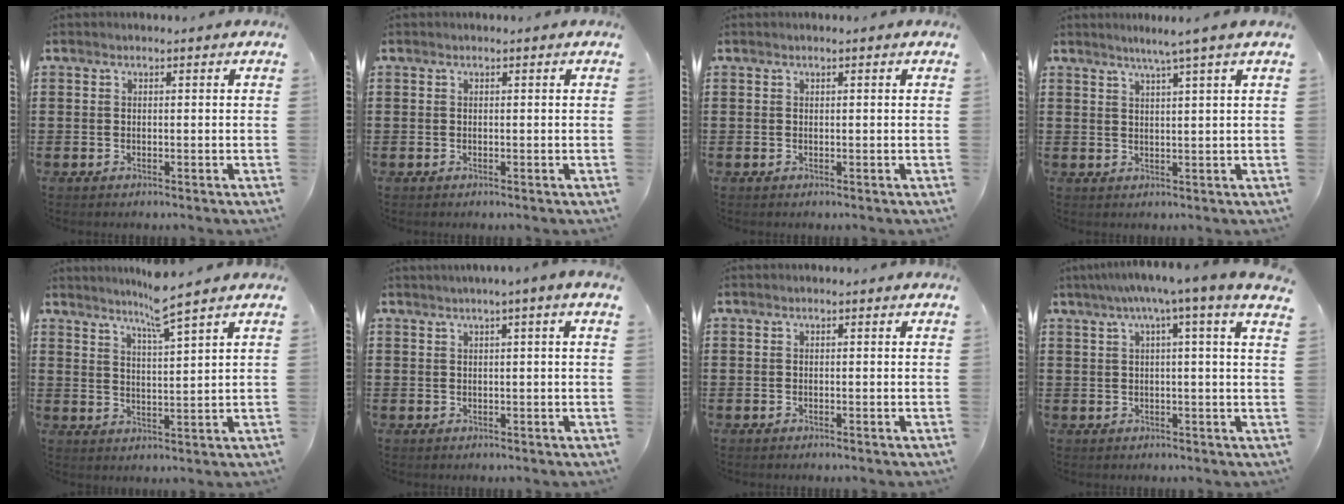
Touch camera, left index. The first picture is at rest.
{"total": 0.0}
{"total": 0.0}
{"total": 3.3, "force": [2.4, -1.0, 2.1], "torque": [-0.043, -0.006, 0.038]}
{"total": 5.5, "force": [4.6, -0.9, 3.0], "torque": [-0.072, -0.016, 0.077]}
{"total": 1.0, "force": [0.3, -0.2, 0.9], "torque": [-0.017, -0.002, 0.004]}
{"total": 0.0}
{"total": 4.1, "force": [2.0, -0.5, 3.6], "torque": [-0.075, -0.003, 0.028]}